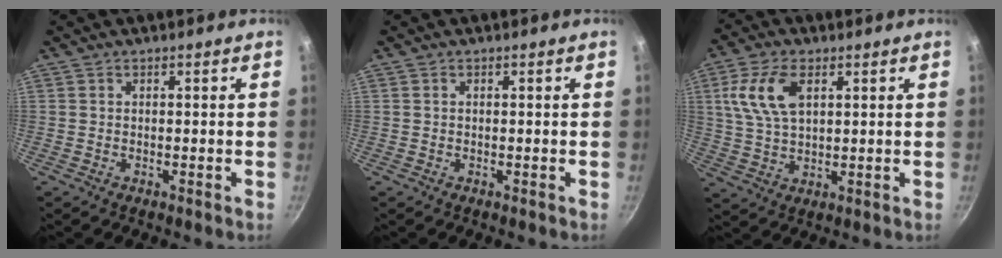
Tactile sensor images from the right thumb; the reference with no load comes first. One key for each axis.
{"total": 0.0}
{"total": 10.0, "fx": 3.3, "fy": 5.5, "fz": 7.7, "tx": -0.148, "ty": -0.001, "tz": 0.064}